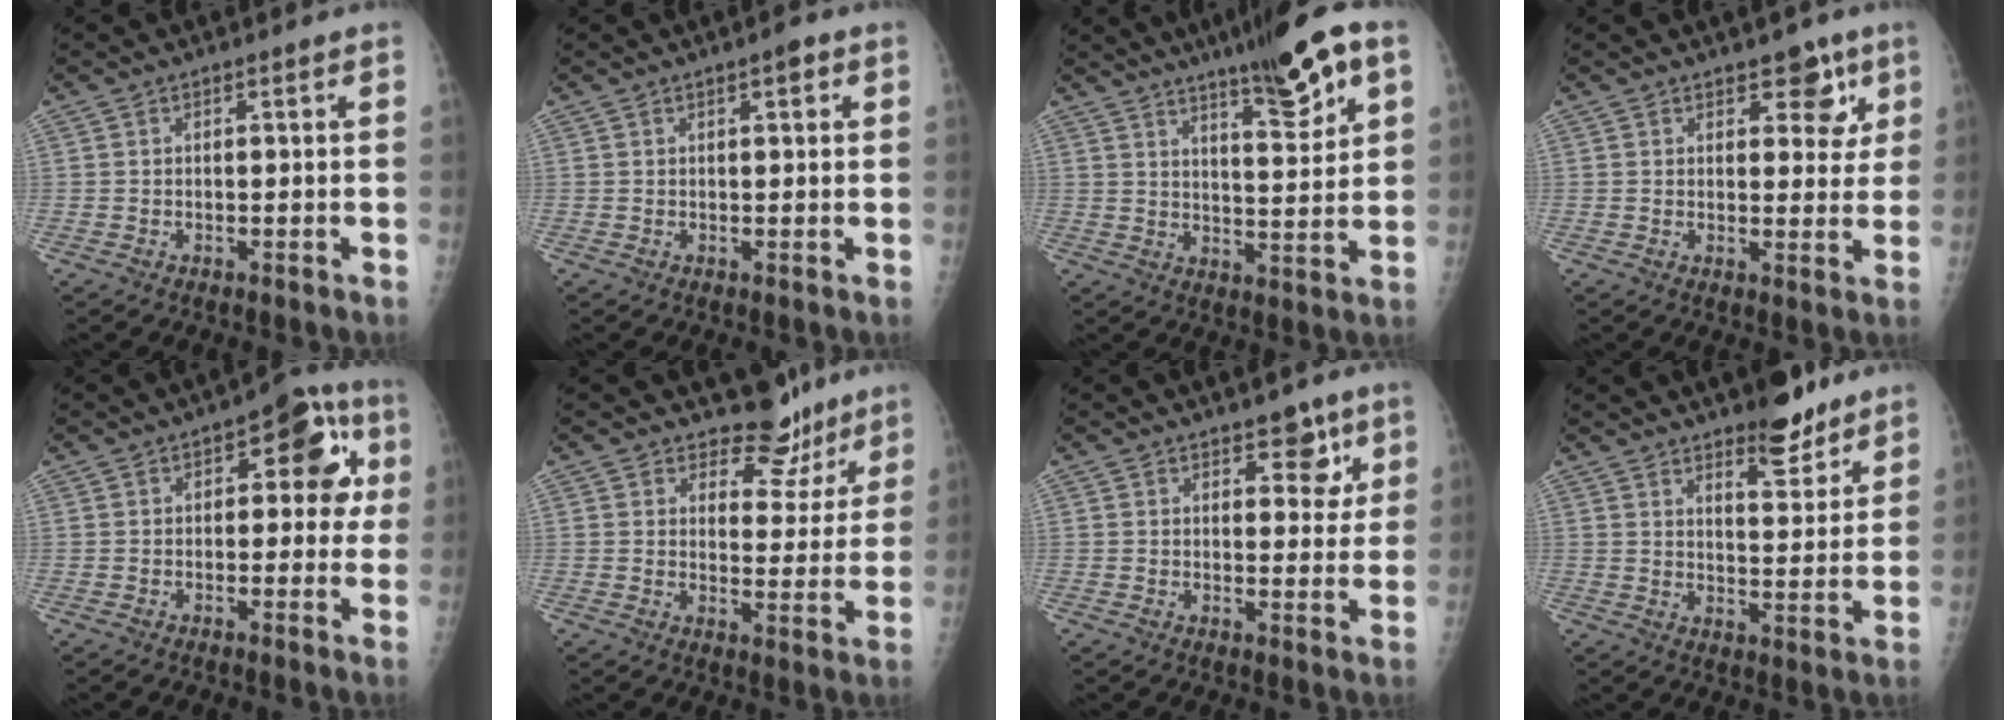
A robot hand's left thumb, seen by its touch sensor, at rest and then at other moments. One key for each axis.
{"total": 2.1, "fx": 1.0, "fy": 0.7, "fz": 1.7, "tx": -0.020, "ty": 0.001, "tz": 0.011}
{"total": 12.9, "fx": 7.1, "fy": 2.4, "fz": 10.4, "tx": -0.139, "ty": -0.026, "tz": 0.106}
{"total": 6.2, "fx": 3.4, "fy": 3.4, "fz": 3.8, "tx": -0.012, "ty": -0.014, "tz": 0.041}
{"total": 10.0, "fx": 1.7, "fy": 5.4, "fz": 8.3, "tx": -0.047, "ty": 0.024, "tz": 0.009}
{"total": 8.0, "fx": 6.8, "fy": 4.2, "fz": 1.0, "tx": 0.021, "ty": -0.055, "tz": 0.089}
{"total": 5.7, "fx": 3.2, "fy": 3.1, "fz": 3.5, "tx": -0.010, "ty": -0.015, "tz": 0.040}
{"total": 9.0, "fx": 6.7, "fy": 3.1, "fz": 5.1, "tx": -0.051, "ty": -0.048, "tz": 0.102}